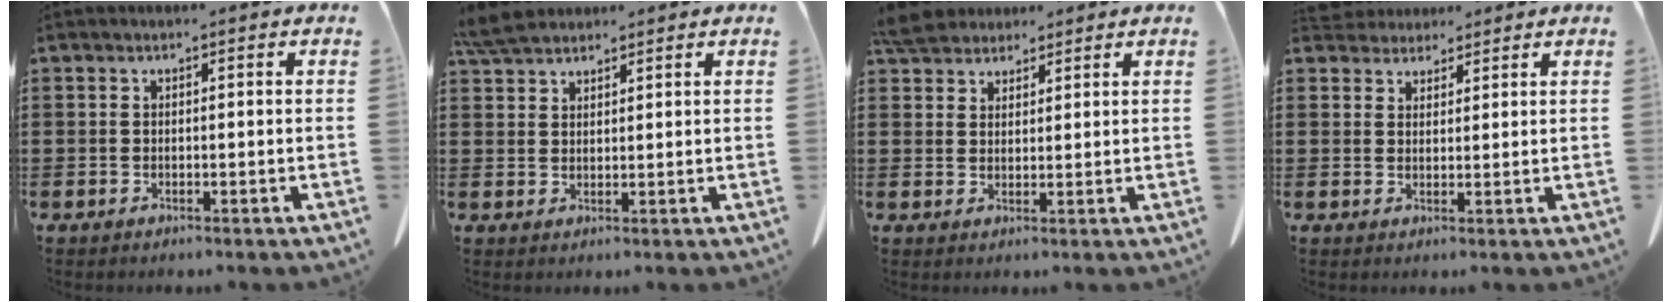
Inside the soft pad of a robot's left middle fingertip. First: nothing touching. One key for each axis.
{"total": 4.5, "fx": 4.0, "fy": 1.0, "fz": 1.7, "tx": -0.045, "ty": -0.003, "tz": 0.079}
{"total": 5.2, "fx": 4.7, "fy": 1.6, "fz": 1.4, "tx": -0.044, "ty": -0.005, "tz": 0.093}
{"total": 3.0, "fx": 2.8, "fy": 0.9, "fz": -0.1, "tx": -0.009, "ty": -0.006, "tz": 0.056}